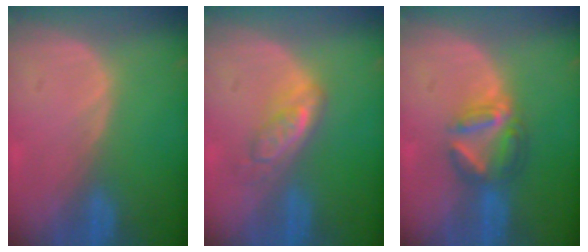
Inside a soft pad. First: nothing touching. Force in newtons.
{"total": 5.0, "press": 4.6, "slide": 2.0}
{"total": 6.2, "press": 5.5, "slide": 2.8}